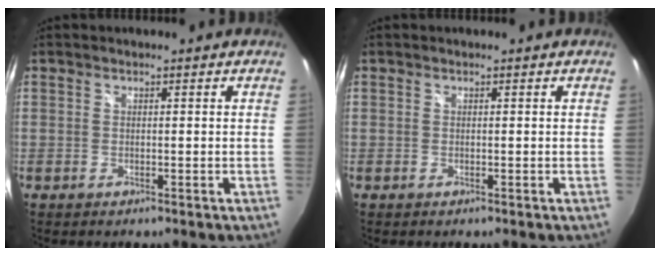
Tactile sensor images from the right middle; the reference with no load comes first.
{"total": 0.0}